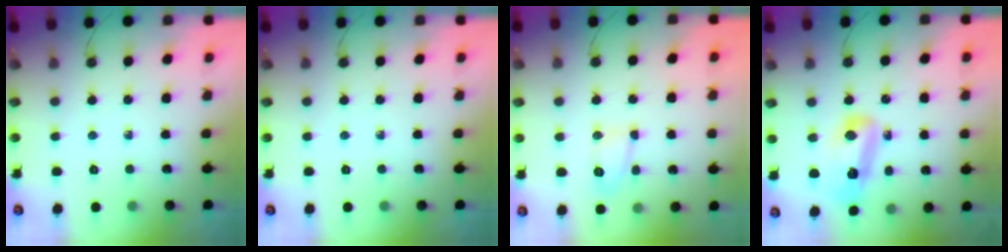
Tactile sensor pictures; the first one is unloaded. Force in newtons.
{"total": 0.0}
{"total": 5.9, "press": 5.9, "slide": 0.4}
{"total": 12.1, "press": 11.2, "slide": 4.8}